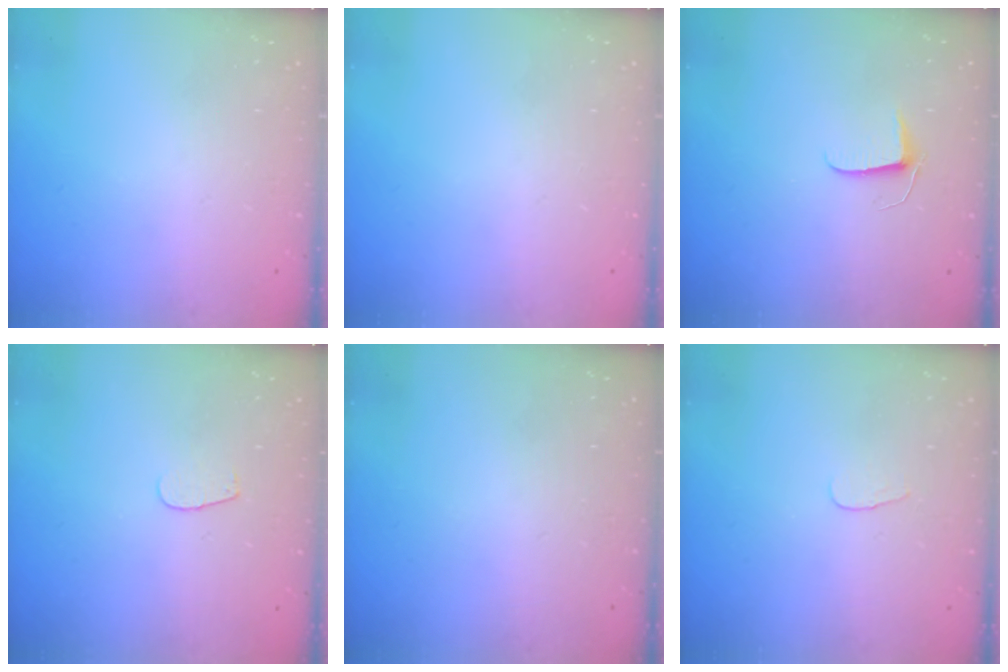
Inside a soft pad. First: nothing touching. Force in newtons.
{"total": 0.0}
{"total": 5.5, "press": 5.5, "slide": 0.5}
{"total": 2.6, "press": 2.5, "slide": 0.3}
{"total": 0.0}
{"total": 2.8, "press": 2.8, "slide": 0.3}